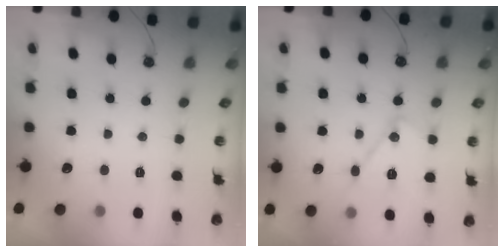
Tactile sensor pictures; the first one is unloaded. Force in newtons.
{"total": 12.1, "press": 12.1, "slide": 1.1}